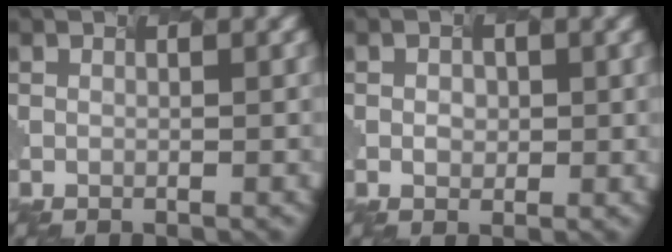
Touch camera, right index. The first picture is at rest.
{"total": 0.7, "force": [-0.4, 0.7, -0.1], "torque": [0.000, 0.001, 0.000]}